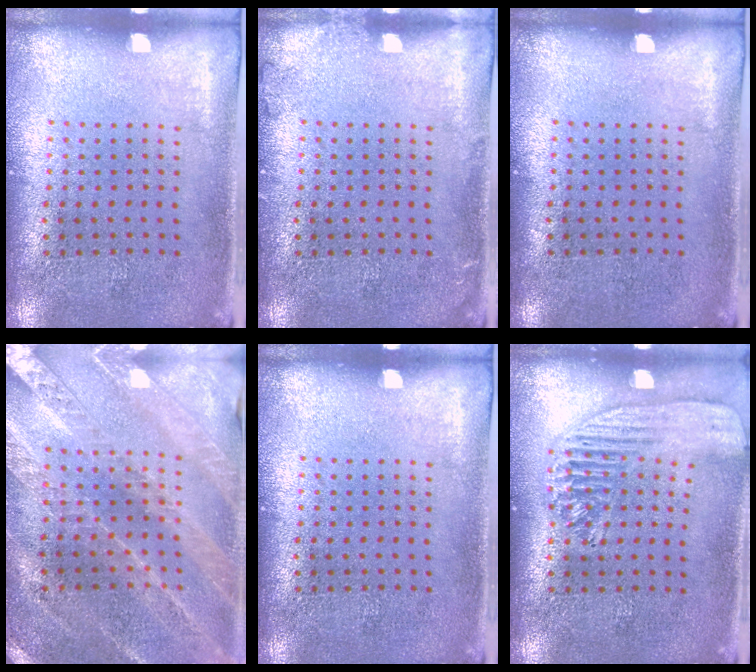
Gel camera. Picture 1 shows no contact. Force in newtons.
{"total": 0.9, "press": 0.8, "slide": 0.2}
{"total": 0.0}
{"total": 1.8, "press": 1.8, "slide": 0.1}
{"total": 0.0}
{"total": 1.7, "press": 1.5, "slide": 0.7}